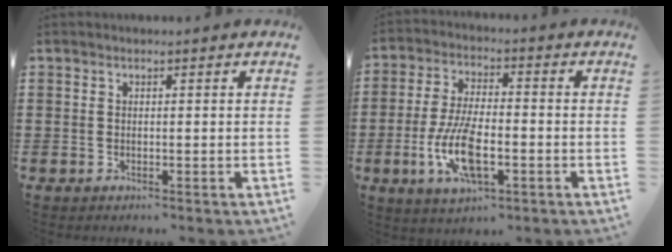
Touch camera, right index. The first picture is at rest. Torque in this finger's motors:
{"motor_torque": [2.14, 0.00, 1.05, 0.21]}